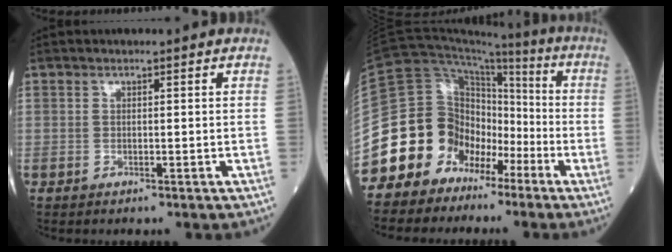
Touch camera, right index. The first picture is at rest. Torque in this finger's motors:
{"motor_torque": [2.14, 0.00, 0.97, 0.09]}